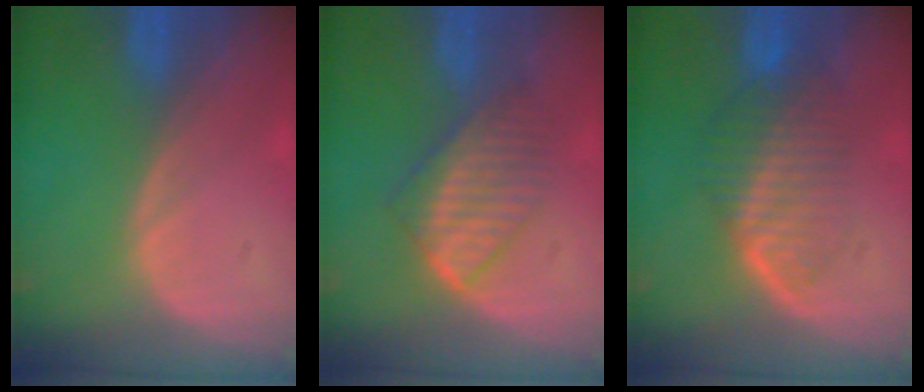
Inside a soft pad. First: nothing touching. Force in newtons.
{"total": 6.2, "press": 6.1, "slide": 1.2}
{"total": 6.6, "press": 6.4, "slide": 1.8}